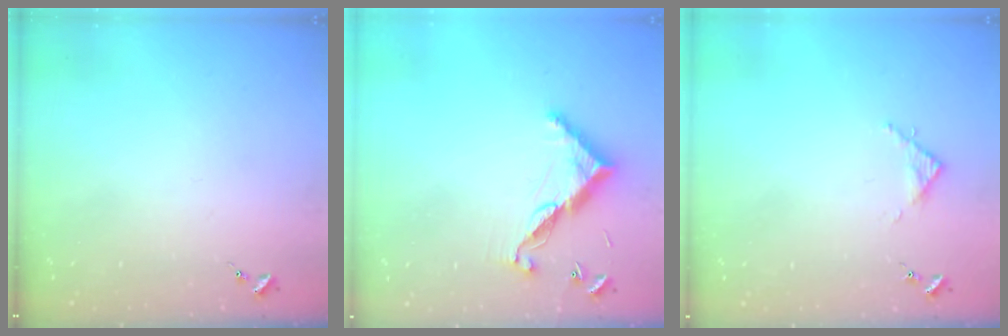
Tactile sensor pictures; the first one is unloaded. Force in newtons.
{"total": 10.7, "press": 10.7, "slide": 0.4}
{"total": 2.8, "press": 2.8, "slide": 0.4}